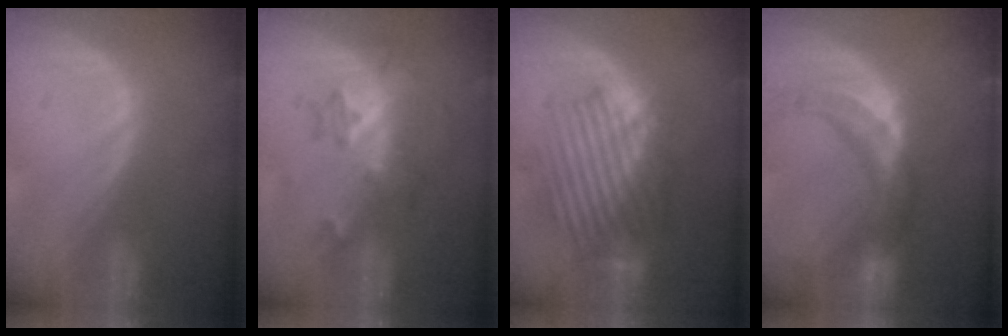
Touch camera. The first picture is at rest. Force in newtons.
{"total": 6.1, "press": 5.4, "slide": 2.9}
{"total": 8.9, "press": 8.6, "slide": 2.3}
{"total": 11.2, "press": 9.6, "slide": 5.9}